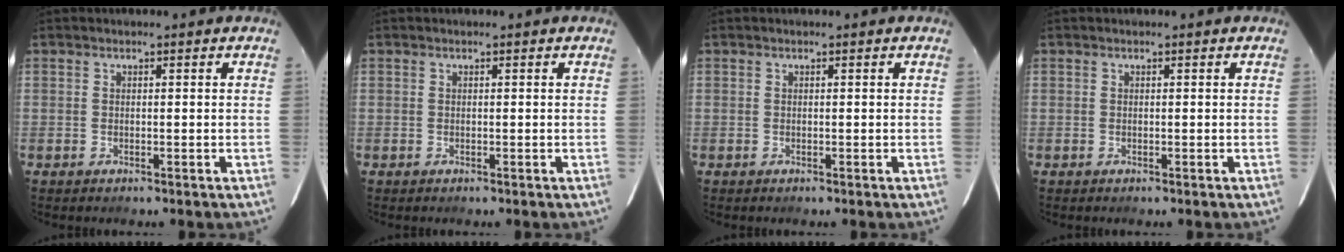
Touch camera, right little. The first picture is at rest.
{"total": 0.0}
{"total": 0.0}
{"total": 0.0}